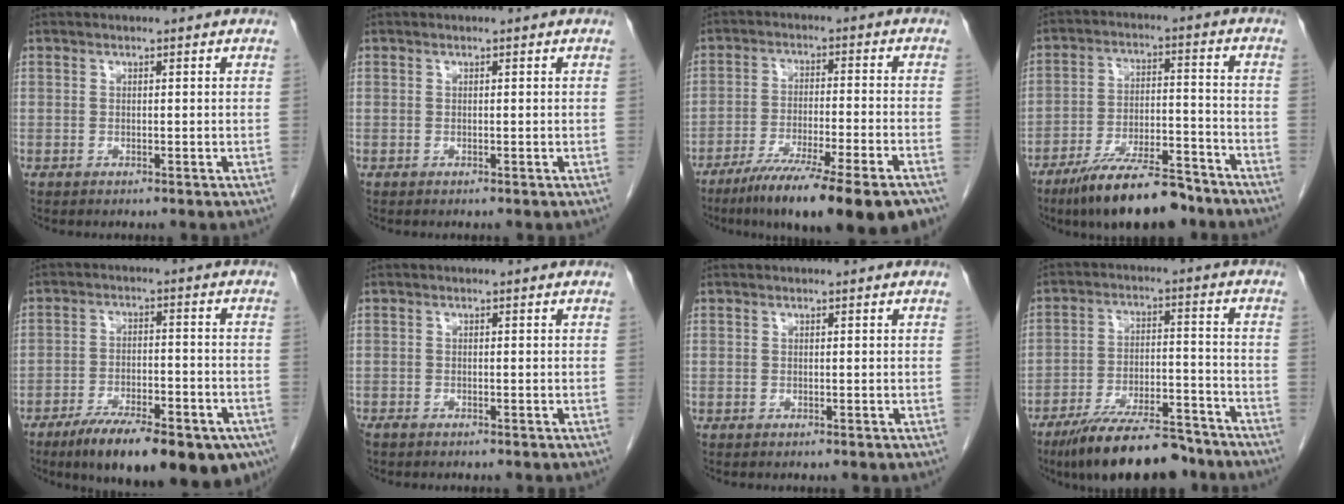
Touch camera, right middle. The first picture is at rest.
{"total": 0.0}
{"total": 18.0, "force": [-13.3, 0.6, 12.1], "torque": [-0.143, -0.033, -0.208]}
{"total": 13.4, "force": [-10.7, 2.6, 7.7], "torque": [-0.127, -0.002, -0.182]}
{"total": 18.8, "force": [-12.4, 5.4, 13.1], "torque": [-0.144, -0.004, -0.183]}
{"total": 1.2, "force": [-1.0, 0.4, 0.5], "torque": [-0.013, -0.003, -0.017]}
{"total": 0.0}
{"total": 15.1, "force": [-12.7, 3.2, 7.7], "torque": [-0.125, 0.003, -0.205]}